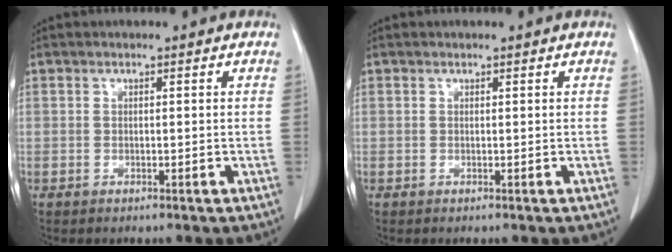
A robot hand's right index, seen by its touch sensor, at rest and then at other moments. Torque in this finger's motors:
{"motor_torque": [0.05, -0.03, 0.00, 0.01]}